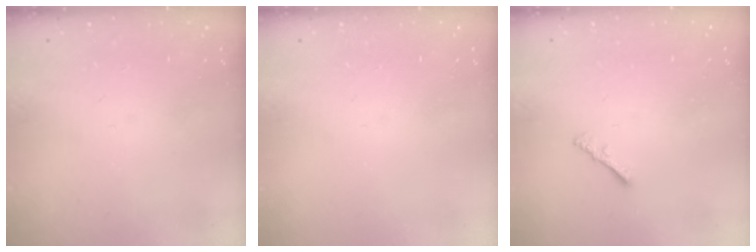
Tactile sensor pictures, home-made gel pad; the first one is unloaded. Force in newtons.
{"total": 0.0}
{"total": 1.3, "press": 1.3, "slide": 0.4}